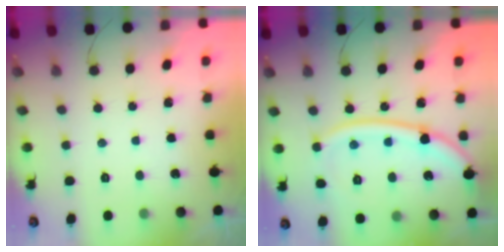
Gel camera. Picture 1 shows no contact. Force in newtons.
{"total": 14.8, "press": 14.7, "slide": 1.9}